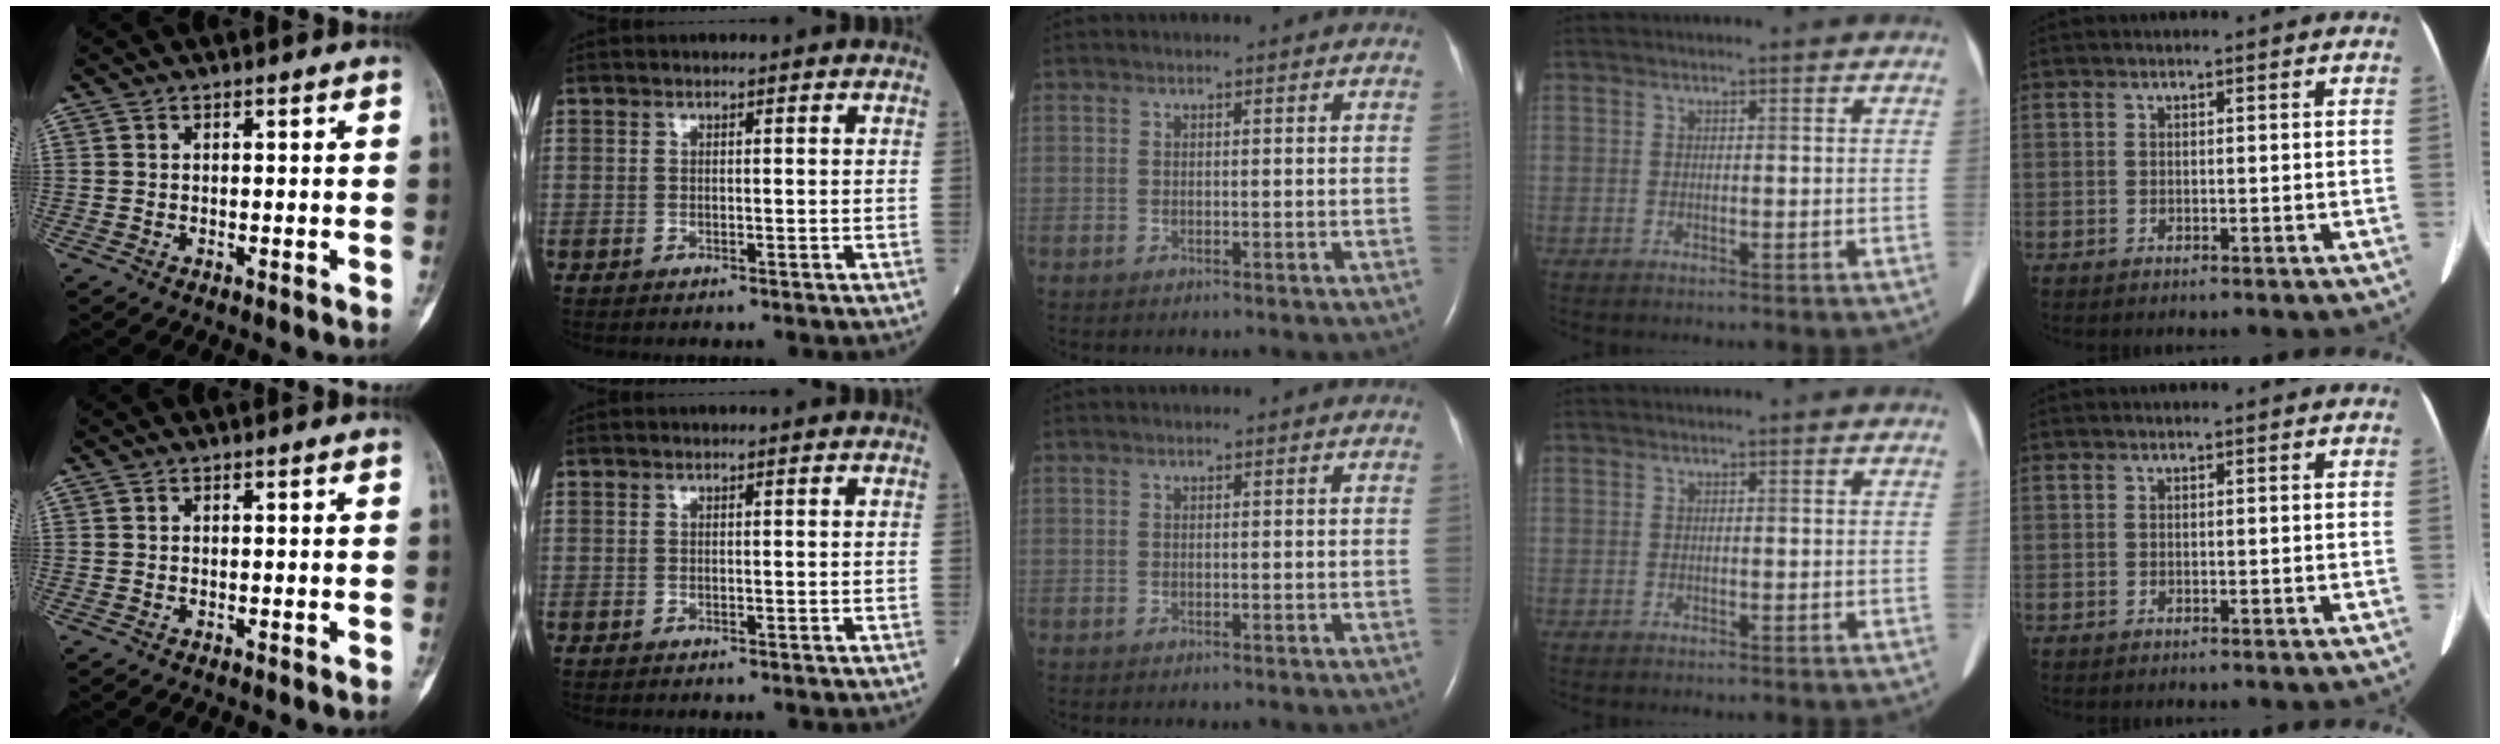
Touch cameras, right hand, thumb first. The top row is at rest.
{}